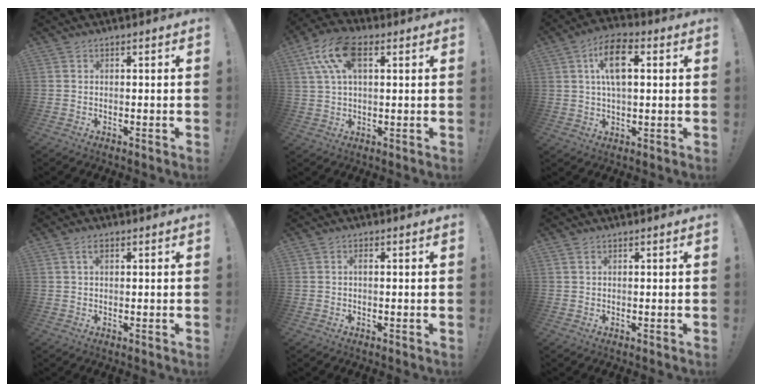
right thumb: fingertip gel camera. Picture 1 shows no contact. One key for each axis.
{"total": 12.8, "fx": 4.4, "fy": 6.8, "fz": 9.9, "tx": -0.182, "ty": 0.000, "tz": 0.083}
{"total": 11.0, "fx": 3.1, "fy": 6.0, "fz": 8.7, "tx": -0.134, "ty": 0.009, "tz": 0.057}
{"total": 2.6, "fx": 1.1, "fy": 1.3, "fz": 1.9, "tx": -0.024, "ty": -0.002, "tz": 0.017}
{"total": 1.0, "fx": -0.1, "fy": 0.1, "fz": 1.0, "tx": -0.023, "ty": 0.004, "tz": -0.003}
{"total": 0.7, "fx": 0.4, "fy": 0.3, "fz": 0.5, "tx": -0.015, "ty": 0.003, "tz": 0.009}